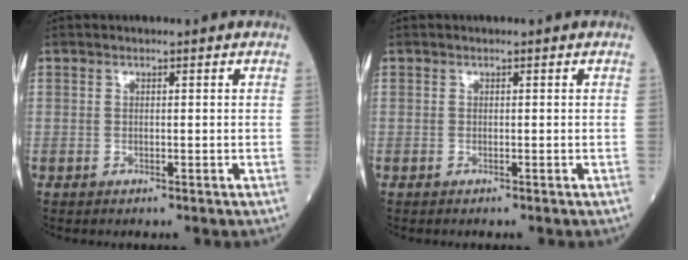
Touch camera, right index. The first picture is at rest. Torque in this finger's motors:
{"motor_torque": [0.04, 0.00, 0.03, 0.01]}